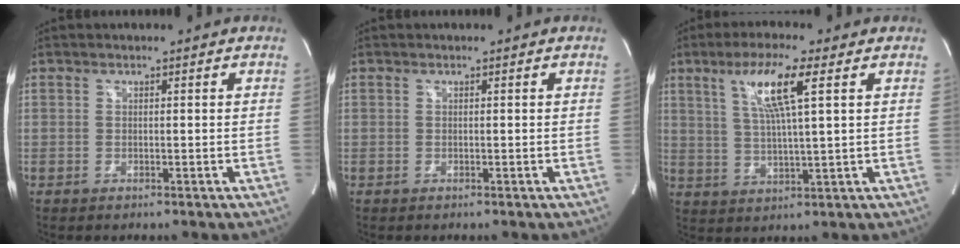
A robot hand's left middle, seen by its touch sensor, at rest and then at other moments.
{"total": 0.0}
{"total": 9.1, "force": [3.8, 0.2, 8.2], "torque": [-0.158, 0.006, 0.073]}